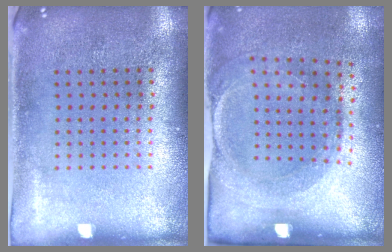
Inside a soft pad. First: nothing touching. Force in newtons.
{"total": 1.7, "press": 1.3, "slide": 1.1}